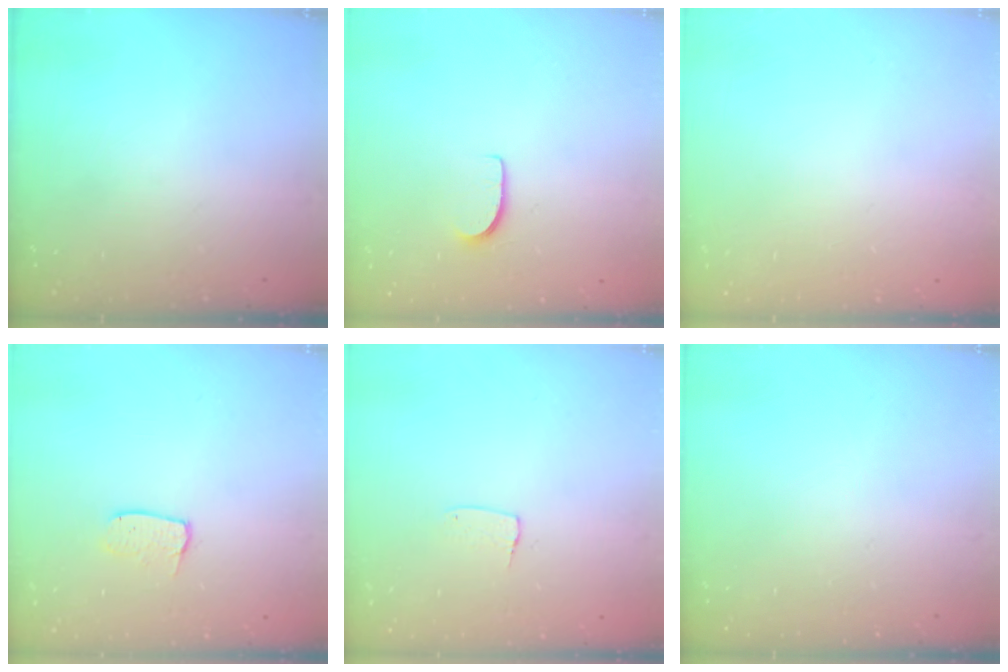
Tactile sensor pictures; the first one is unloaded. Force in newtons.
{"total": 5.1, "press": 5.1, "slide": 0.5}
{"total": 0.0}
{"total": 4.2, "press": 4.2, "slide": 0.4}
{"total": 4.3, "press": 4.3, "slide": 0.4}
{"total": 0.0}